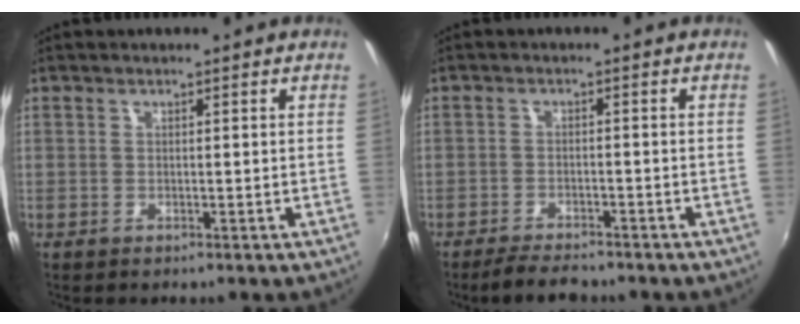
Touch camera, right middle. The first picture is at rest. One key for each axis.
{"total": 5.4, "fx": -4.7, "fy": 1.3, "fz": 2.1, "tx": -0.059, "ty": -0.012, "tz": -0.079}